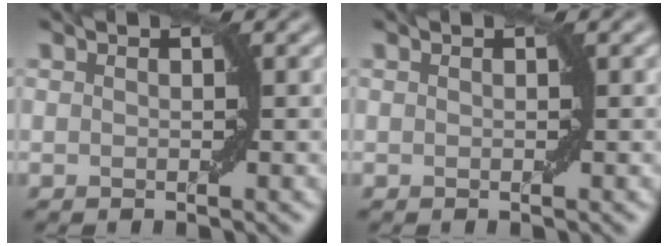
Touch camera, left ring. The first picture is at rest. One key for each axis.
{"total": 0.0}